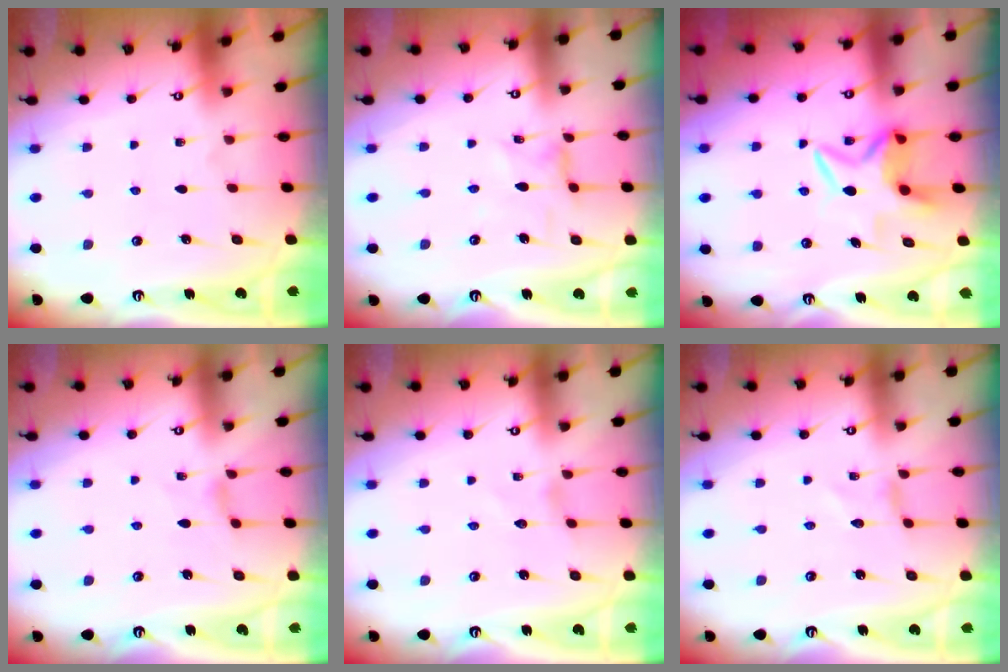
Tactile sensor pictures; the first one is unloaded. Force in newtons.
{"total": 1.3, "press": 1.3, "slide": 0.2}
{"total": 8.0, "press": 8.0, "slide": 0.6}
{"total": 1.4, "press": 1.3, "slide": 0.4}
{"total": 0.0}
{"total": 0.0}